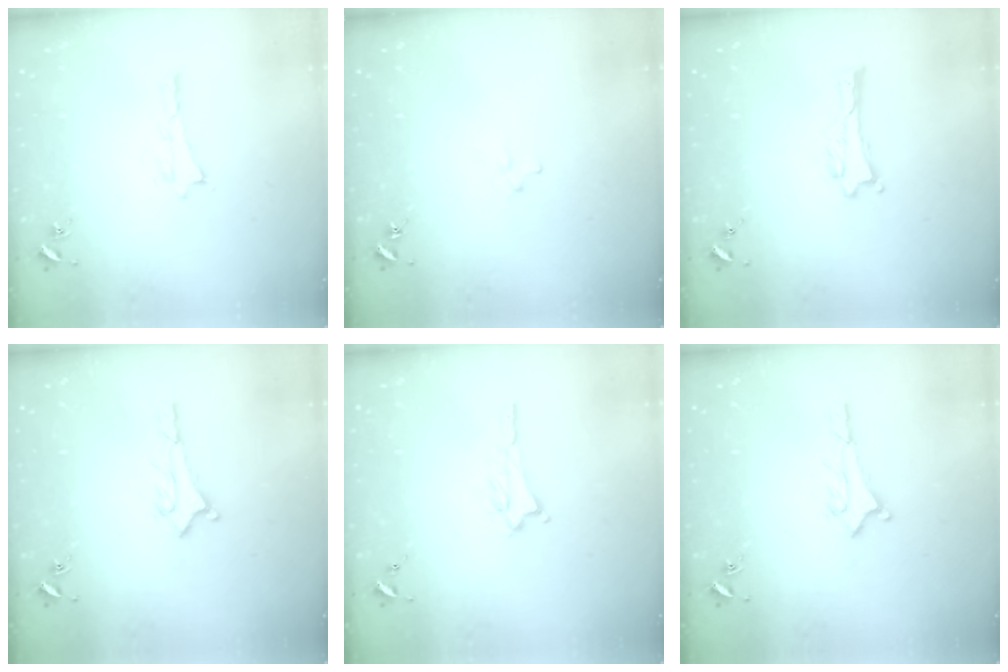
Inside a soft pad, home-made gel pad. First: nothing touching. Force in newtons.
{"total": 1.9, "press": 1.9, "slide": 0.2}
{"total": 0.6, "press": 0.6, "slide": 0.1}
{"total": 1.6, "press": 1.6, "slide": 0.1}
{"total": 1.2, "press": 1.2, "slide": 0.2}
{"total": 1.6, "press": 1.6, "slide": 0.1}